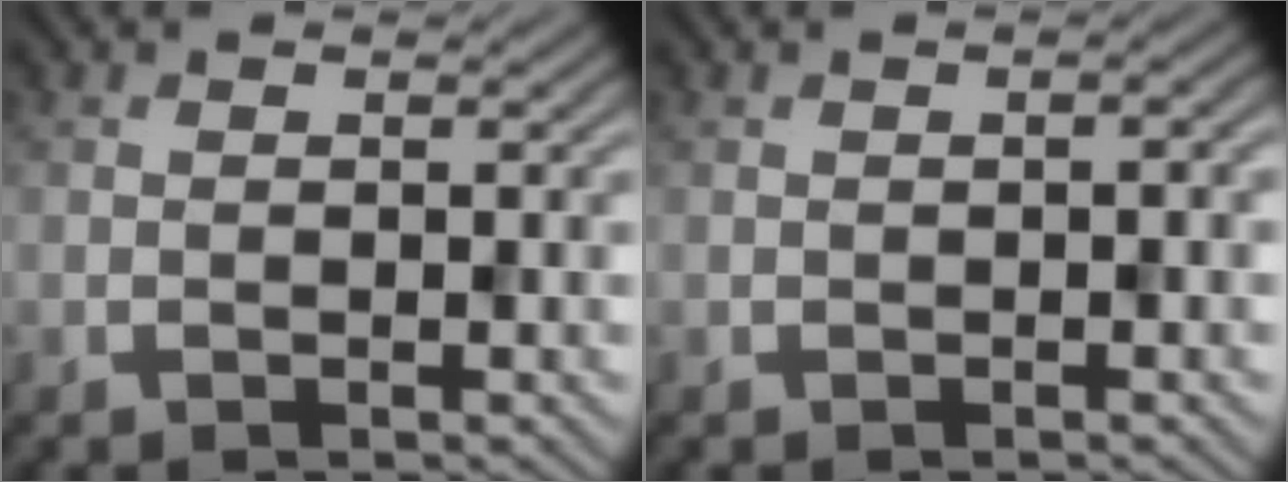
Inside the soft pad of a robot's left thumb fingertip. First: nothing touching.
{"total": 0.9, "force": [-0.3, 0.2, 0.8], "torque": [-0.012, 0.004, -0.005]}